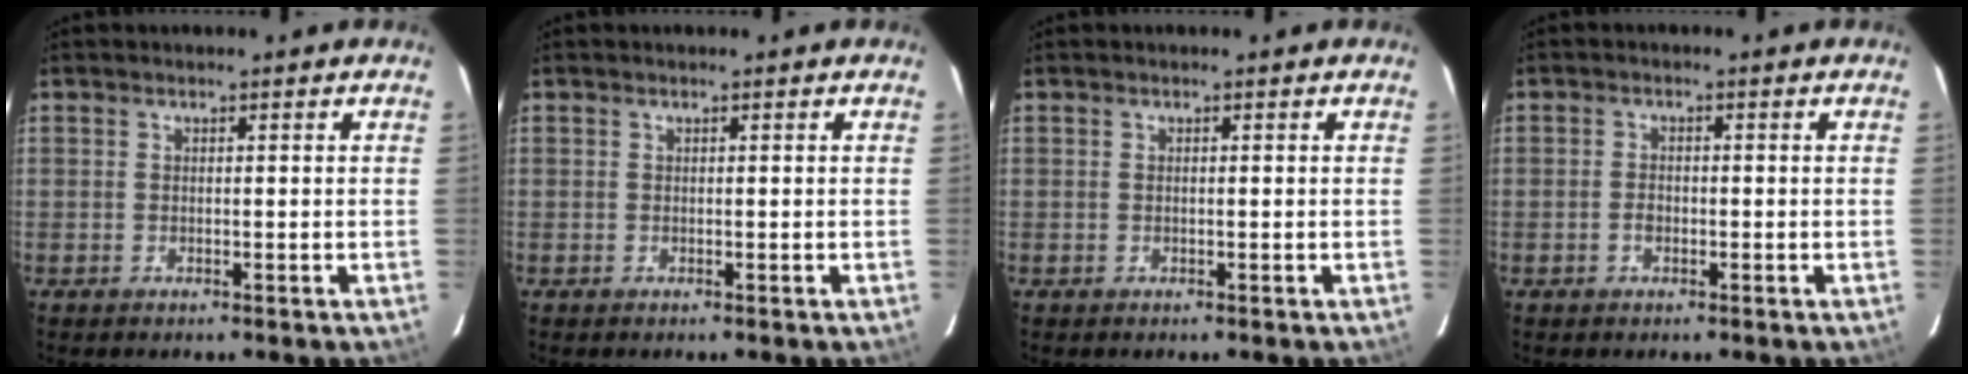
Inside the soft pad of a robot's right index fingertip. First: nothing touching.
{"total": 0.0}
{"total": 0.0}
{"total": 1.8, "force": [-0.7, 1.3, 1.0], "torque": [-0.022, 0.001, -0.014]}